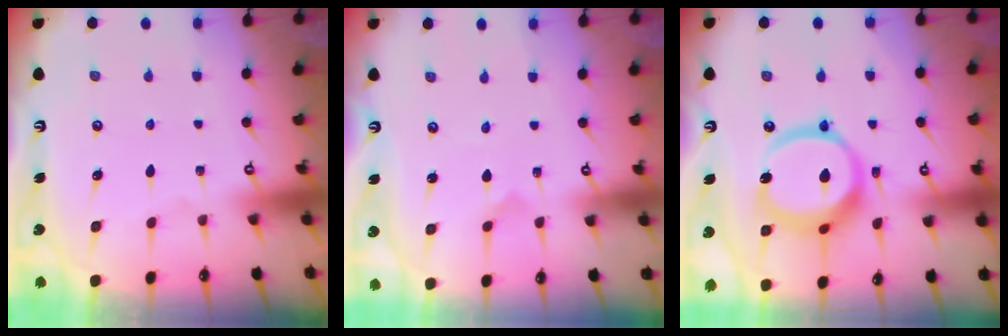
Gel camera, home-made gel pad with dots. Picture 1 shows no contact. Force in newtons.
{"total": 0.0}
{"total": 16.3, "press": 16.2, "slide": 2.0}